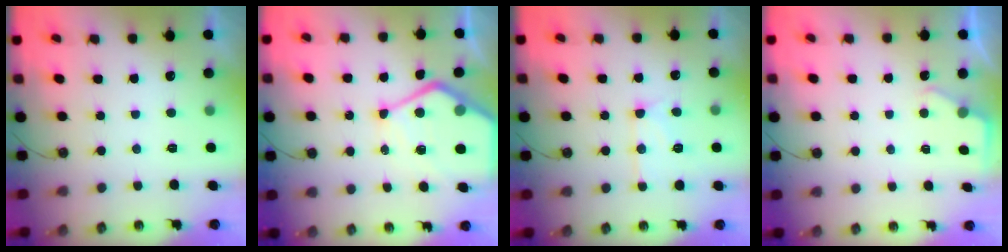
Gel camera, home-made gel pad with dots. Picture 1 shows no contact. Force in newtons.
{"total": 16.4, "press": 16.4, "slide": 1.5}
{"total": 12.8, "press": 12.8, "slide": 0.8}
{"total": 2.7, "press": 2.7, "slide": 0.4}